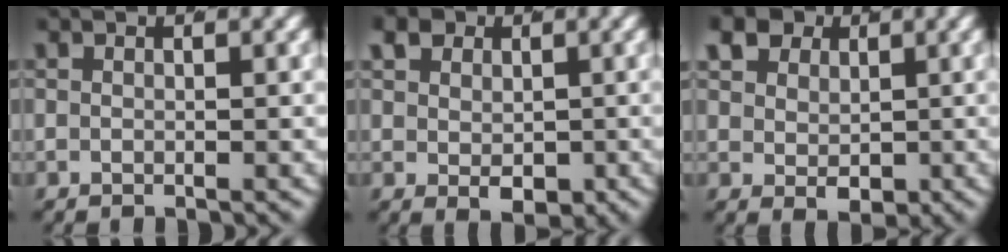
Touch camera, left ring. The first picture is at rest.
{"total": 3.3, "force": [0.3, 2.2, 2.4], "torque": [-0.043, -0.020, 0.019]}
{"total": 5.7, "force": [2.1, 4.1, 3.3], "torque": [-0.061, -0.012, 0.042]}